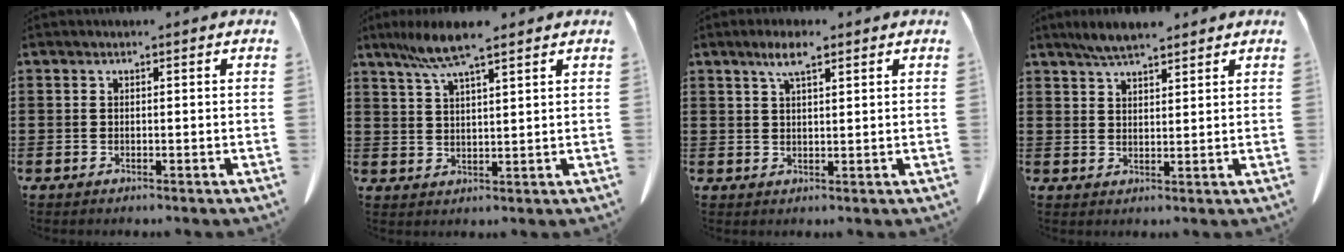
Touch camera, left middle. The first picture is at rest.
{"total": 7.3, "force": [5.1, 0.6, 5.2], "torque": [-0.112, -0.006, 0.092]}
{"total": 4.2, "force": [2.6, 0.9, 3.2], "torque": [-0.068, 0.004, 0.045]}
{"total": 4.2, "force": [3.7, 0.7, 1.9], "torque": [-0.046, -0.006, 0.069]}